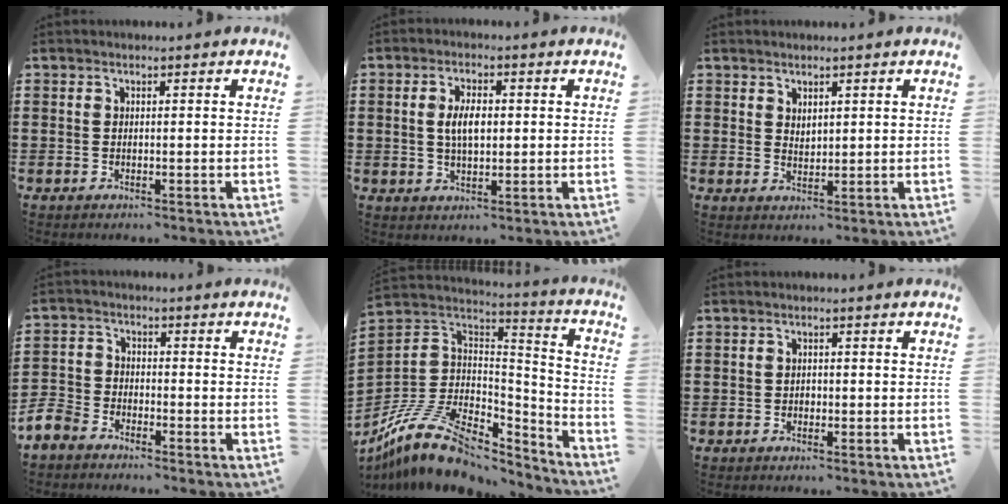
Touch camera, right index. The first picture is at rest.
{"total": 4.6, "force": [0.4, 2.0, 4.2], "torque": [-0.075, 0.002, 0.003]}
{"total": 1.8, "force": [1.6, 0.7, 0.2], "torque": [-0.006, 0.002, 0.032]}
{"total": 3.9, "force": [-3.5, 1.3, 0.8], "torque": [-0.047, -0.007, -0.081]}
{"total": 13.6, "force": [-8.6, 6.7, 8.2], "torque": [-0.173, 0.031, -0.154]}
{"total": 0.8, "force": [-0.4, 0.6, 0.2], "torque": [-0.007, 0.002, -0.009]}